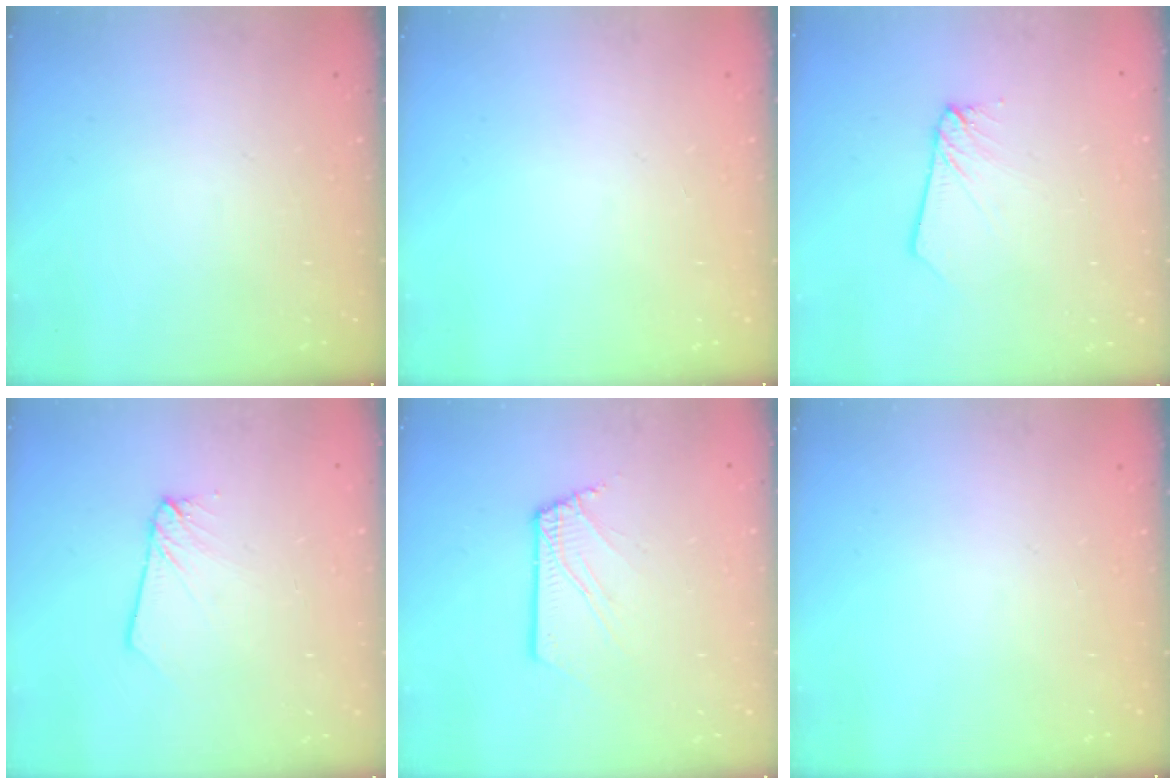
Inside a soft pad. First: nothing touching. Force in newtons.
{"total": 0.0}
{"total": 2.2, "press": 2.2, "slide": 0.2}
{"total": 2.7, "press": 2.7, "slide": 0.2}
{"total": 2.4, "press": 2.4, "slide": 0.2}
{"total": 0.0}